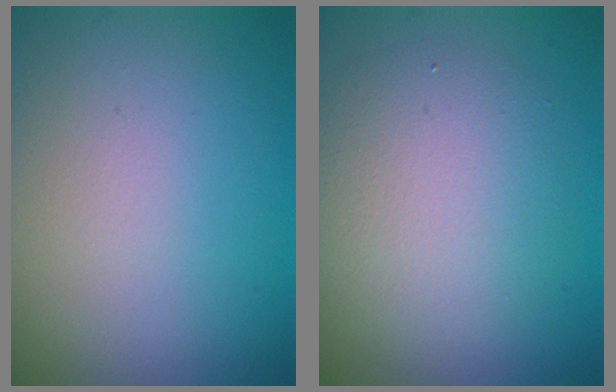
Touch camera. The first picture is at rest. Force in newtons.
{"total": 4.9, "press": 4.9, "slide": 0.4}